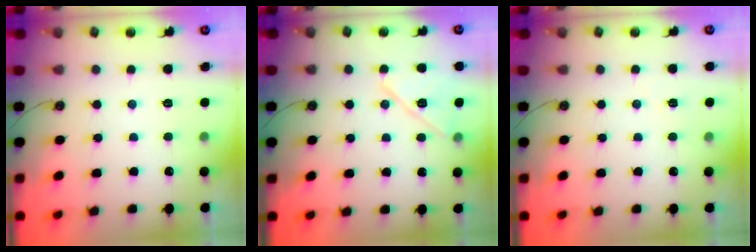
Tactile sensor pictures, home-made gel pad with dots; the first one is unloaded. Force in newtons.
{"total": 13.5, "press": 12.9, "slide": 3.9}
{"total": 2.7, "press": 2.5, "slide": 1.1}